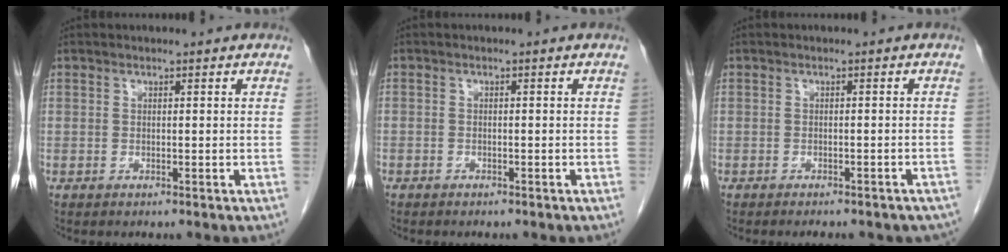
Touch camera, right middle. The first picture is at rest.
{"total": 1.1, "force": [-0.9, 0.6, 0.2], "torque": [-0.006, 0.002, -0.013]}
{"total": 9.2, "force": [-8.1, 2.9, 3.4], "torque": [-0.039, -0.002, -0.078]}